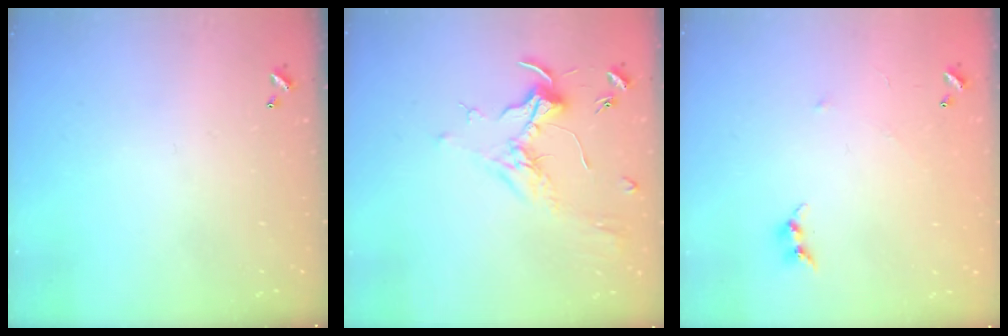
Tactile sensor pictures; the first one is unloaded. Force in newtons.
{"total": 1.8, "press": 1.6, "slide": 0.8}
{"total": 5.3, "press": 5.3, "slide": 0.8}